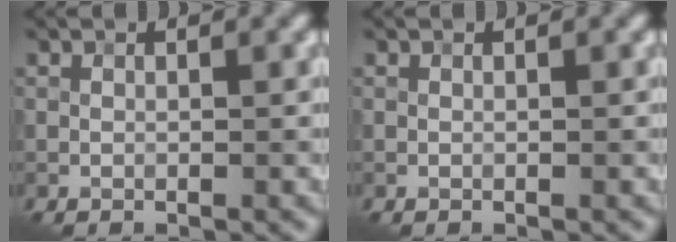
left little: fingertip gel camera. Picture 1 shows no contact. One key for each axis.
{"total": 0.0}